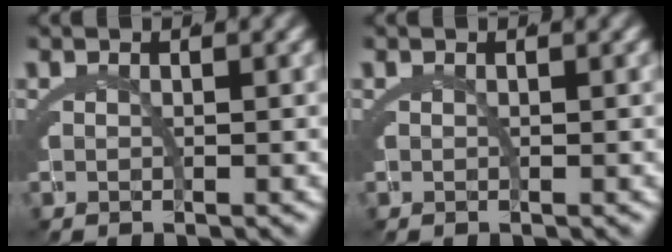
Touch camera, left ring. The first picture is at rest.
{"total": 0.0}